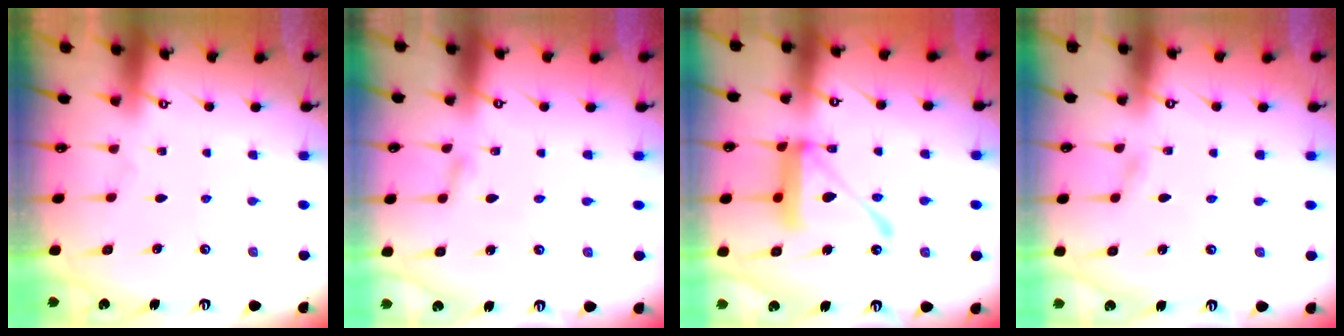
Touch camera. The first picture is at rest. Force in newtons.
{"total": 2.8, "press": 2.8, "slide": 0.3}
{"total": 17.4, "press": 17.3, "slide": 1.8}
{"total": 1.4, "press": 1.4, "slide": 0.2}